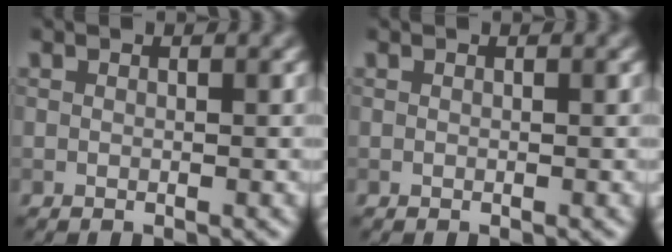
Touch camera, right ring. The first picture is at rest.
{"total": 0.0}